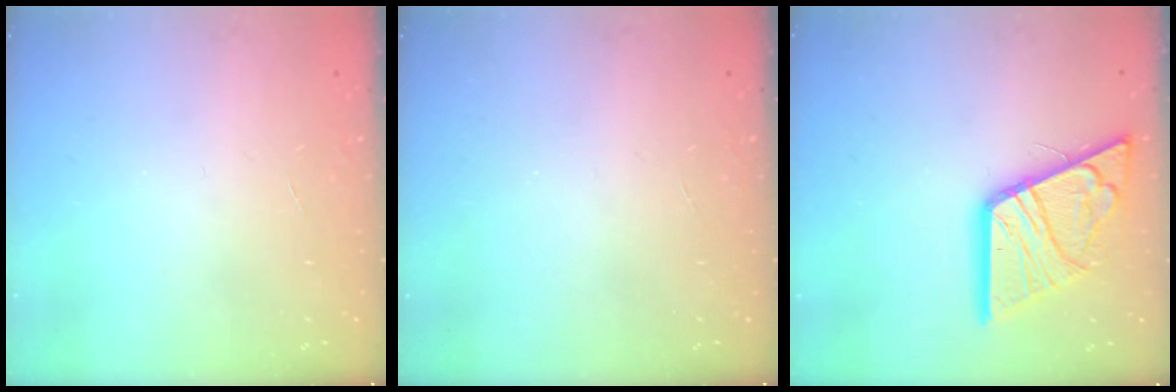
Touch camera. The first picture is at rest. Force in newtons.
{"total": 0.0}
{"total": 19.5, "press": 19.5, "slide": 1.9}